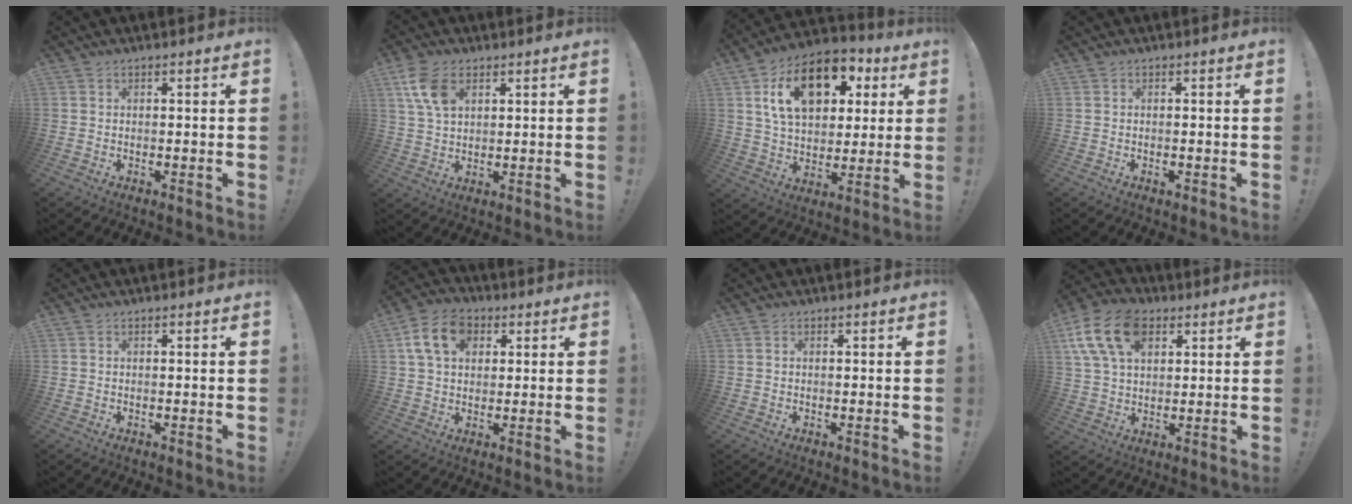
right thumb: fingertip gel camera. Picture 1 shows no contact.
{"total": 8.8, "force": [4.0, 5.3, 5.8], "torque": [-0.113, -0.005, 0.080]}
{"total": 18.9, "force": [7.5, 12.2, 12.3], "torque": [-0.197, -0.018, 0.135]}
{"total": 0.6, "force": [-0.3, 0.3, 0.3], "torque": [-0.003, 0.000, -0.006]}
{"total": 0.0}
{"total": 12.7, "force": [4.4, 9.1, 7.6], "torque": [-0.137, 0.004, 0.087]}
{"total": 0.0}
{"total": 16.1, "force": [7.0, 10.5, 10.1], "torque": [-0.191, -0.017, 0.133]}